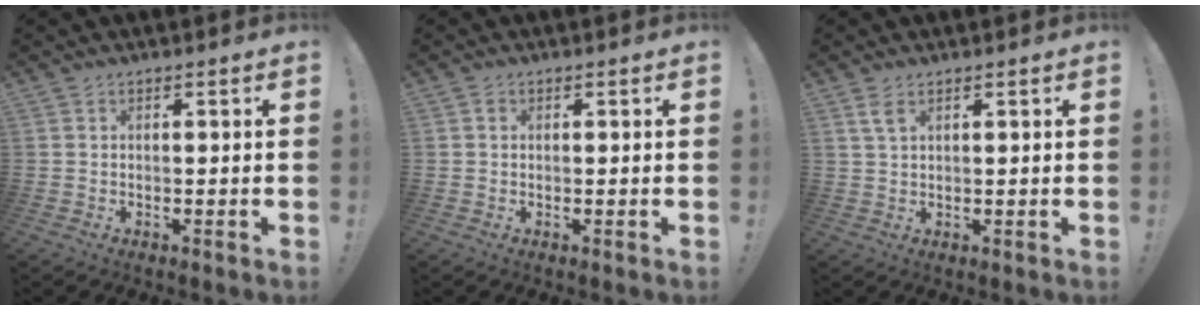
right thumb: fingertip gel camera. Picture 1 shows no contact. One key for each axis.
{"total": 0.7, "fx": 0.0, "fy": 0.7, "fz": 0.2, "tx": 0.003, "ty": 0.001, "tz": -0.002}
{"total": 3.2, "fx": 1.7, "fy": 1.3, "fz": 2.4, "tx": -0.044, "ty": -0.004, "tz": 0.031}